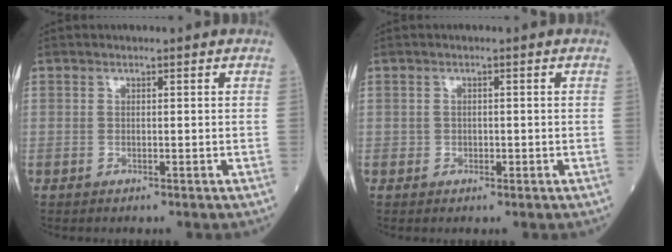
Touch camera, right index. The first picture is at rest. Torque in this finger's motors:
{"motor_torque": [-0.12, 0.09, -0.04, -0.01]}